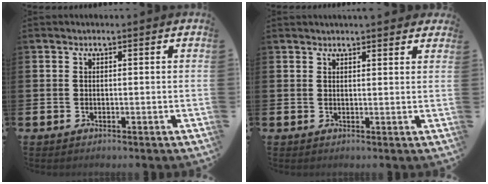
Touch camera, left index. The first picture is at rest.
{"total": 1.9, "force": [1.9, 0.1, 0.1], "torque": [-0.001, -0.006, 0.035]}